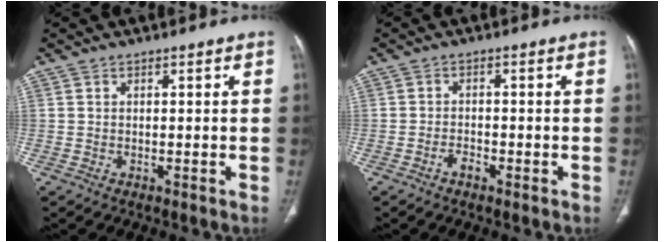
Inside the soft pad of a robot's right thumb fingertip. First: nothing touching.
{"total": 1.5, "force": [-0.8, 0.7, 1.0], "torque": [-0.020, 0.006, -0.016]}